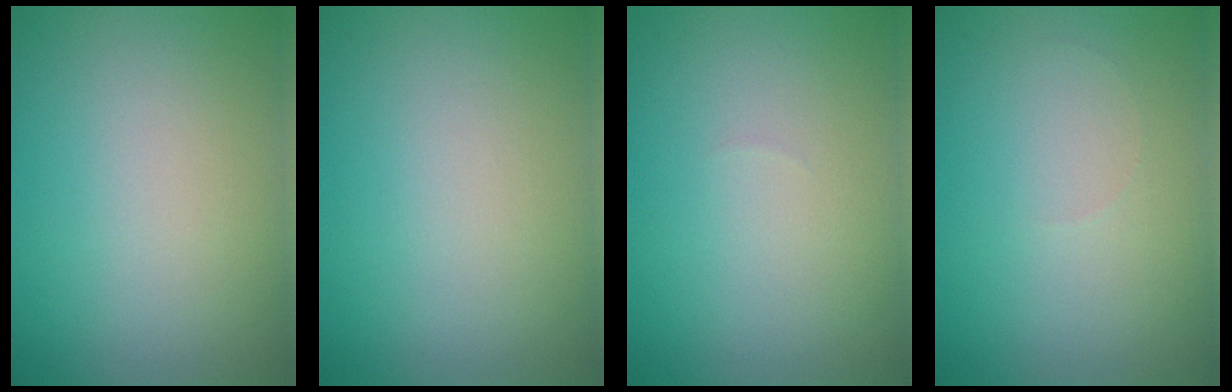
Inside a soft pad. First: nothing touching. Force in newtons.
{"total": 0.0}
{"total": 0.0}
{"total": 0.0}